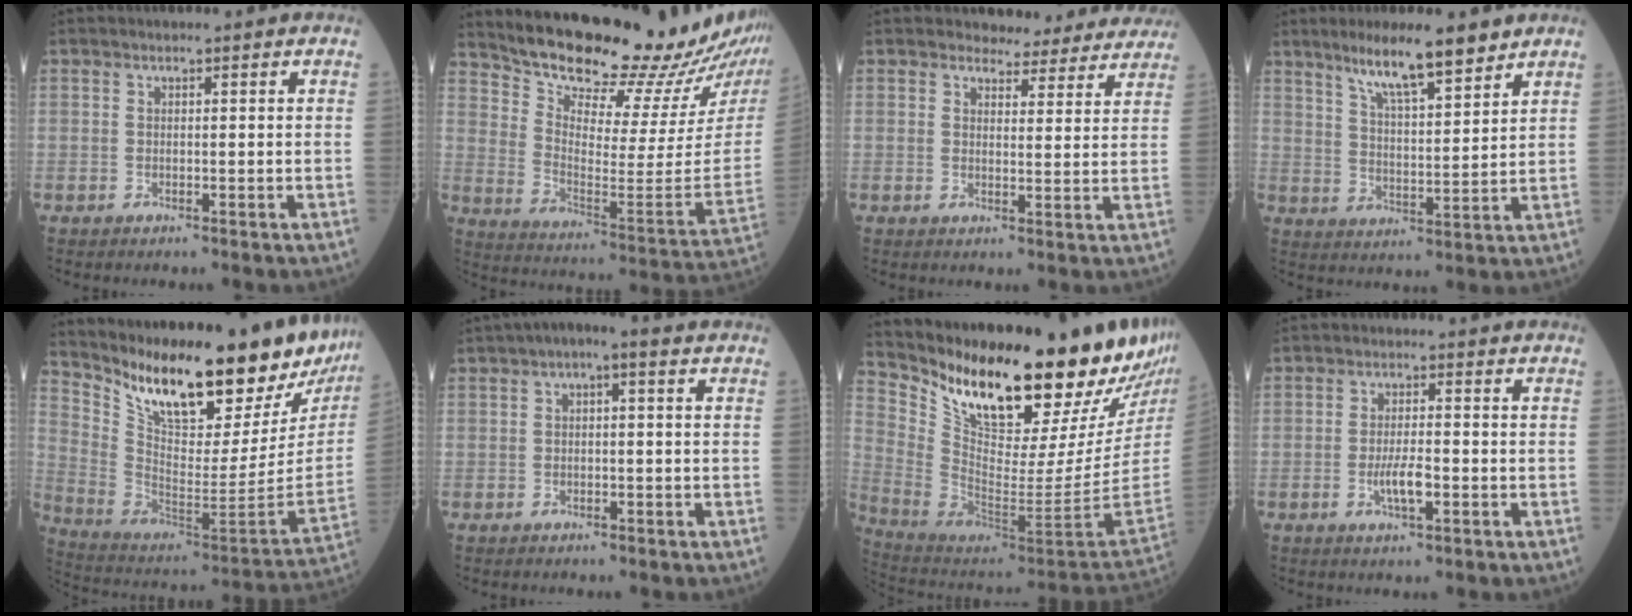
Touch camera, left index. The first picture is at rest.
{"total": 23.7, "force": [22.5, 3.0, 7.0], "torque": [-0.125, -0.104, 0.307]}
{"total": 9.4, "force": [8.9, 2.8, 0.9], "torque": [0.014, -0.008, 0.086]}
{"total": 10.0, "force": [7.6, 1.3, 6.4], "torque": [-0.110, 0.004, 0.132]}
{"total": 28.3, "force": [22.1, 6.9, 16.4], "torque": [-0.283, -0.049, 0.326]}
{"total": 3.3, "force": [1.1, 0.9, 3.0], "torque": [-0.046, 0.019, 0.012]}
{"total": 30.9, "force": [24.0, 3.5, 19.1], "torque": [-0.326, -0.097, 0.356]}
{"total": 3.9, "force": [-1.2, 0.9, 3.6], "torque": [-0.073, -0.001, -0.022]}